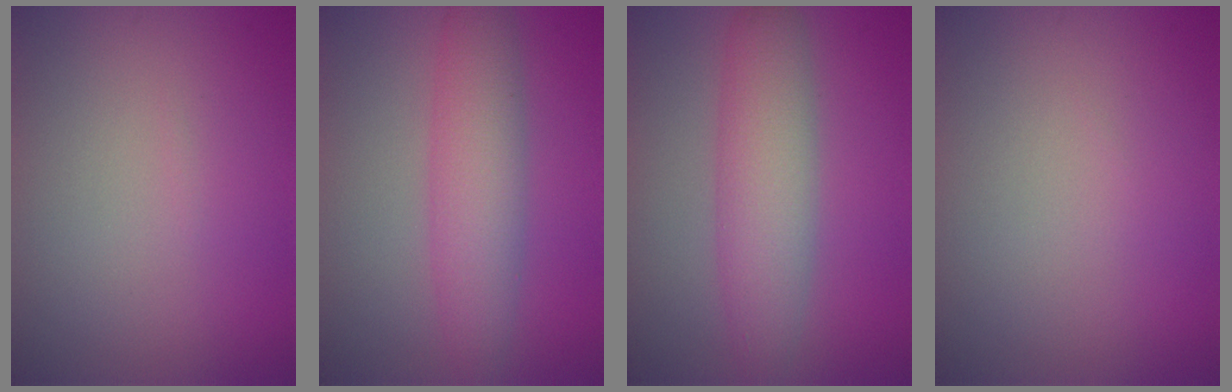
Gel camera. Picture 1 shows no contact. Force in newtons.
{"total": 5.1, "press": 5.1, "slide": 0.0}
{"total": 5.5, "press": 5.5, "slide": 0.2}
{"total": 0.0}